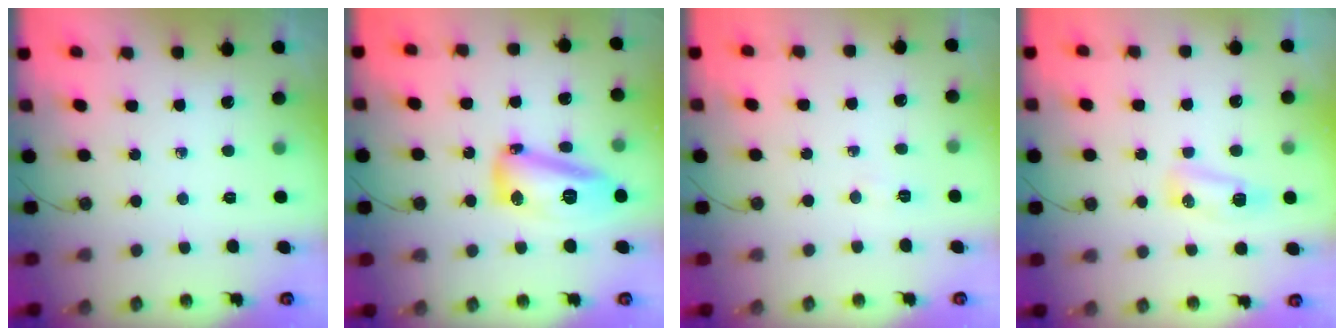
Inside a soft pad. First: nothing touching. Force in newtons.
{"total": 13.9, "press": 13.8, "slide": 1.2}
{"total": 2.4, "press": 2.3, "slide": 0.7}
{"total": 16.8, "press": 8.4, "slide": 14.6}